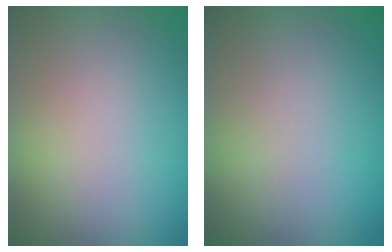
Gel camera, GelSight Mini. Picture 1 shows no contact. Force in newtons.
{"total": 0.0}